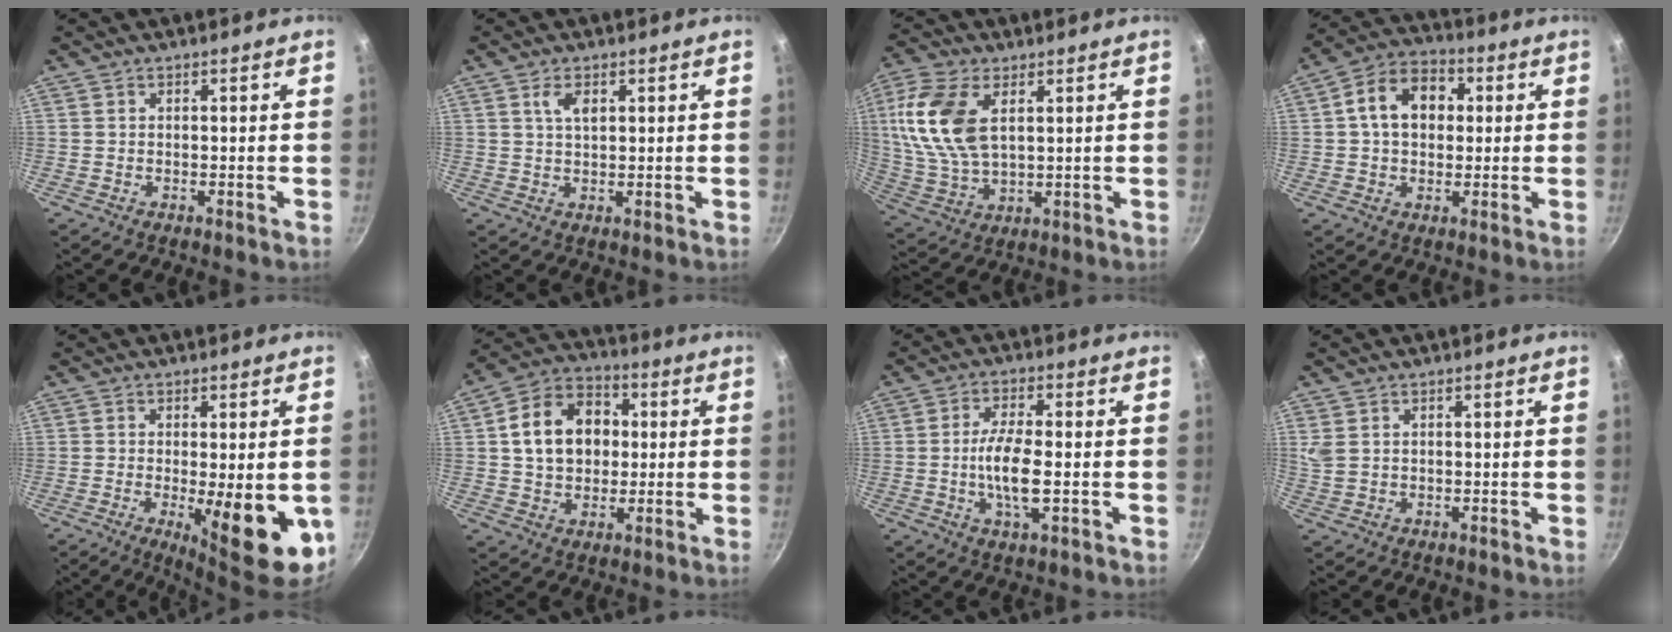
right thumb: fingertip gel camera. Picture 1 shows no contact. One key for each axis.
{"total": 3.2, "fx": 1.3, "fy": 1.5, "fz": 2.5, "tx": -0.041, "ty": -0.005, "tz": 0.026}
{"total": 15.1, "fx": 4.3, "fy": 8.4, "fz": 11.8, "tx": -0.235, "ty": -0.010, "tz": 0.088}
{"total": 11.3, "fx": 1.8, "fy": 8.3, "fz": 7.4, "tx": -0.091, "ty": 0.023, "tz": 0.013}
{"total": 13.8, "fx": -3.2, "fy": 4.1, "fz": 12.8, "tx": -0.150, "ty": -0.012, "tz": -0.030}
{"total": 14.0, "fx": 1.8, "fy": 10.8, "fz": 8.7, "tx": -0.121, "ty": 0.024, "tz": 0.021}
{"total": 8.1, "fx": -1.2, "fy": 2.4, "fz": 7.6, "tx": -0.155, "ty": 0.004, "tz": -0.028}
{"total": 2.5, "fx": 1.0, "fy": 1.7, "fz": 1.5, "tx": -0.028, "ty": -0.001, "tz": 0.025}